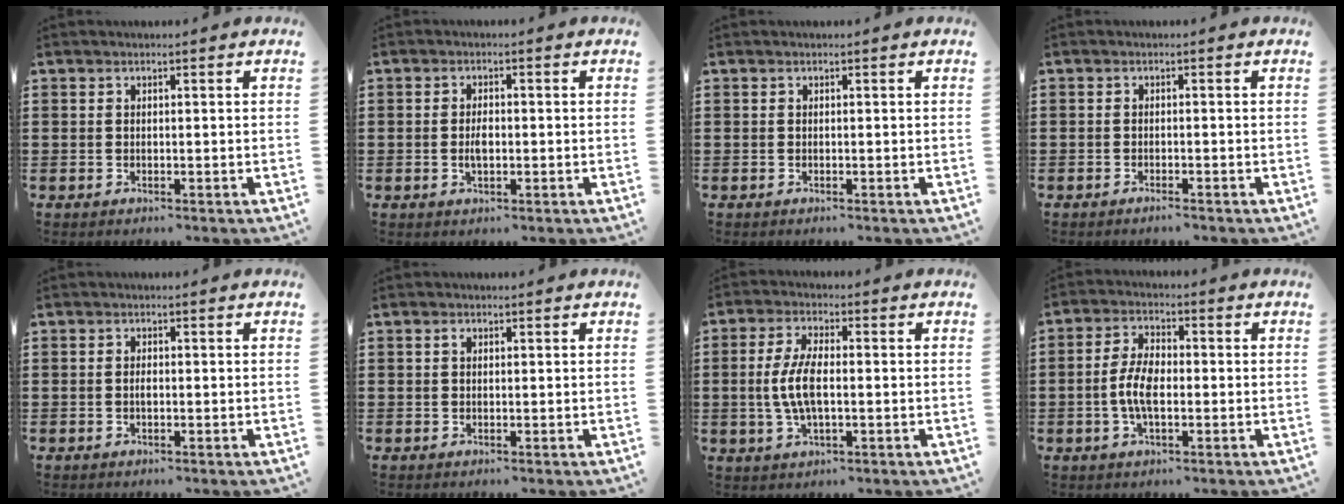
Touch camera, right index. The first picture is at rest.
{"total": 2.4, "force": [-0.3, 1.1, 2.1], "torque": [-0.038, 0.003, -0.006]}
{"total": 0.0}
{"total": 0.9, "force": [-0.8, 0.0, 0.3], "torque": [-0.009, -0.004, -0.016]}
{"total": 1.1, "force": [-0.1, 0.5, 0.9], "torque": [-0.020, -0.001, -0.003]}
{"total": 0.9, "force": [0.2, 0.6, 0.6], "torque": [-0.014, 0.003, 0.004]}
{"total": 6.4, "force": [-0.4, 2.5, 5.9], "torque": [-0.135, -0.006, -0.015]}
{"total": 5.8, "force": [-1.0, 2.7, 5.1], "torque": [-0.119, -0.003, -0.024]}